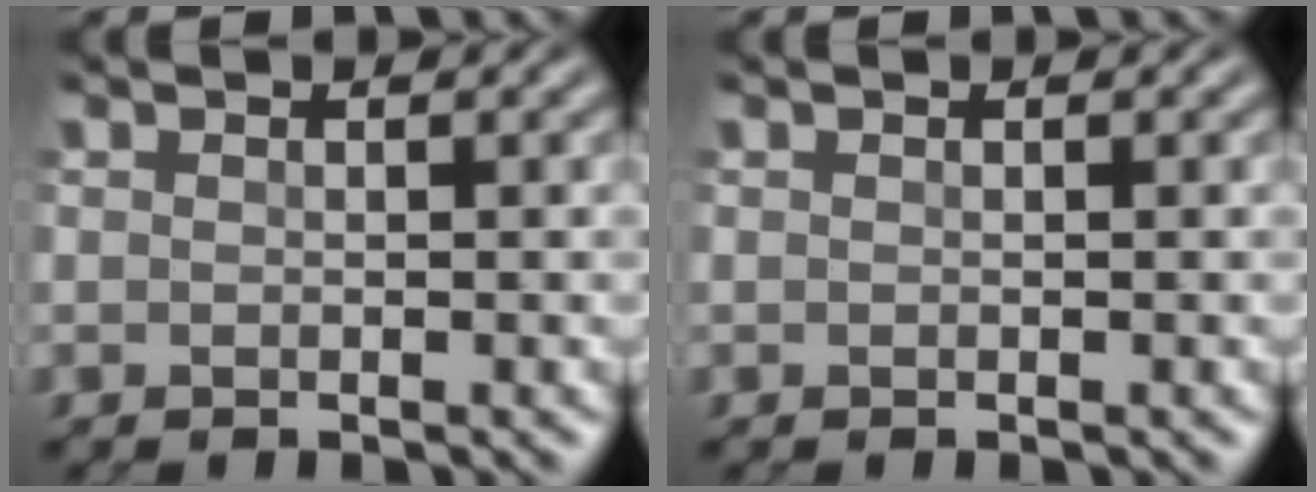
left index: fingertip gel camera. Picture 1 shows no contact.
{"total": 0.0}